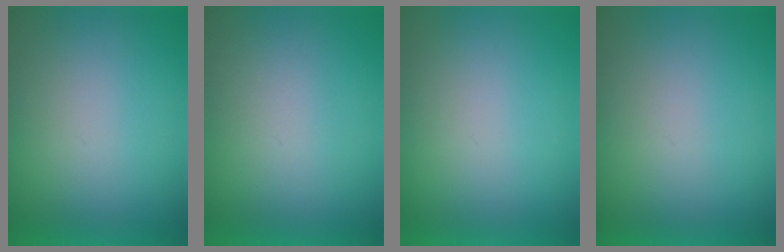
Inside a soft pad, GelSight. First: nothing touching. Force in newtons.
{"total": 3.6}
{"total": 1.1}
{"total": 1.3}